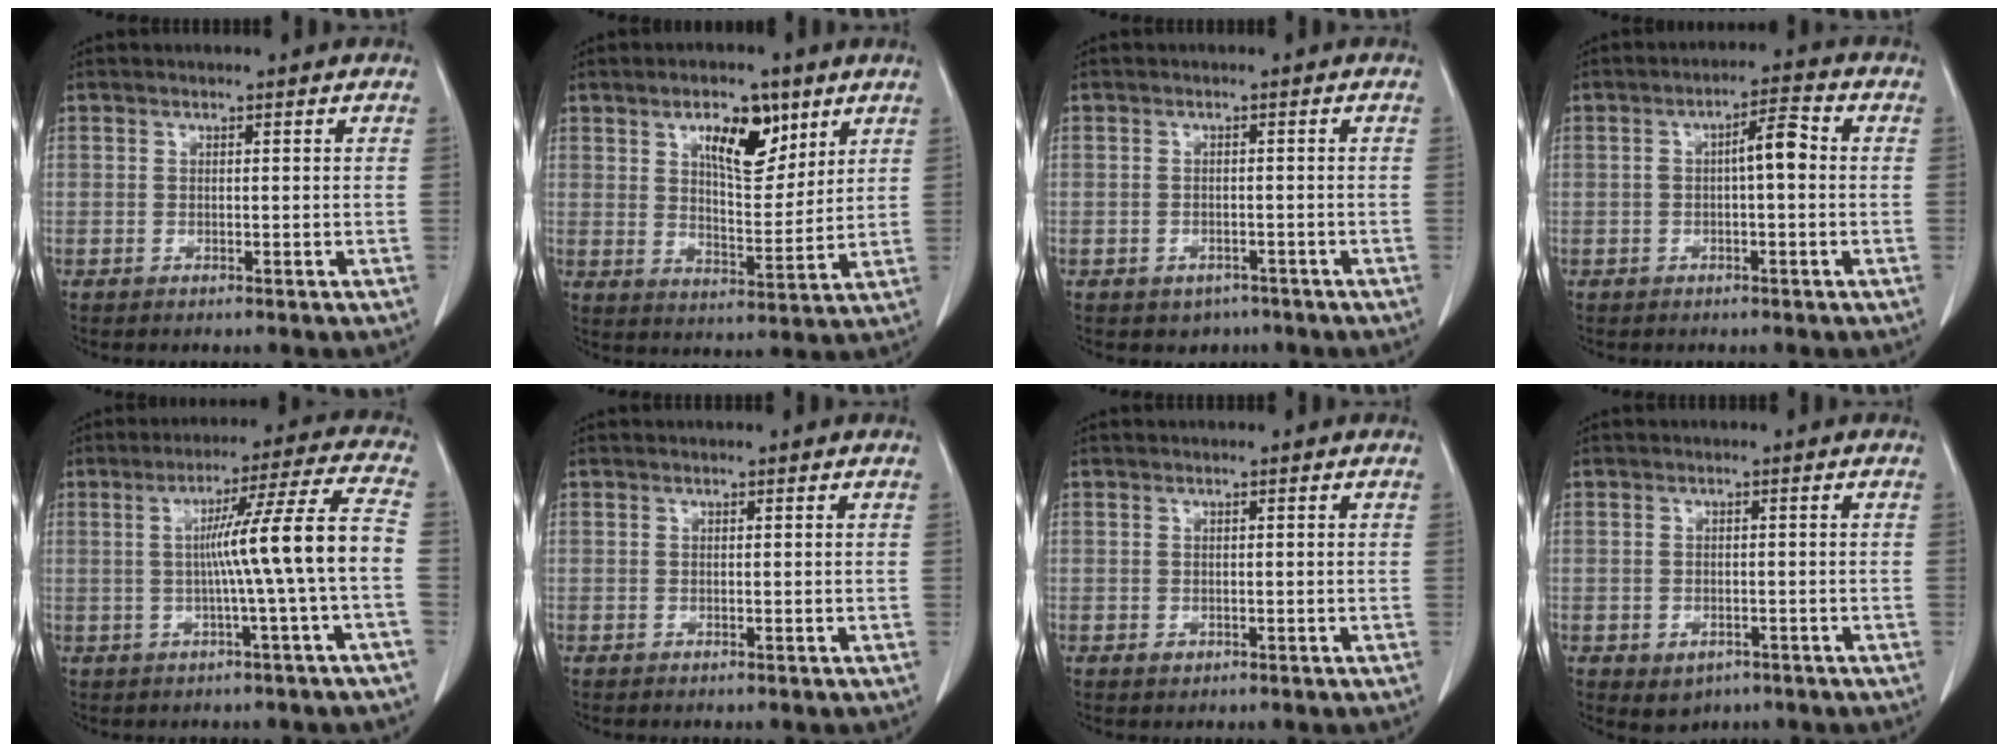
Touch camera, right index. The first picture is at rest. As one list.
[{"total": 9.5, "force": [5.0, 3.8, 7.1], "torque": [-0.116, 0.004, 0.088]}, {"total": 2.8, "force": [-1.8, 2.0, 0.6], "torque": [-0.007, 0.007, -0.018]}, {"total": 4.6, "force": [0.1, 1.0, 4.5], "torque": [-0.070, 0.019, -0.002]}, {"total": 10.8, "force": [-1.2, -2.0, 10.6], "torque": [-0.162, 0.016, -0.014]}, {"total": 0.0}, {"total": 0.8, "force": [-0.3, 0.7, 0.3], "torque": [-0.005, 0.001, 0.000]}, {"total": 3.1, "force": [-1.6, 2.3, 1.3], "torque": [-0.015, 0.002, -0.009]}]